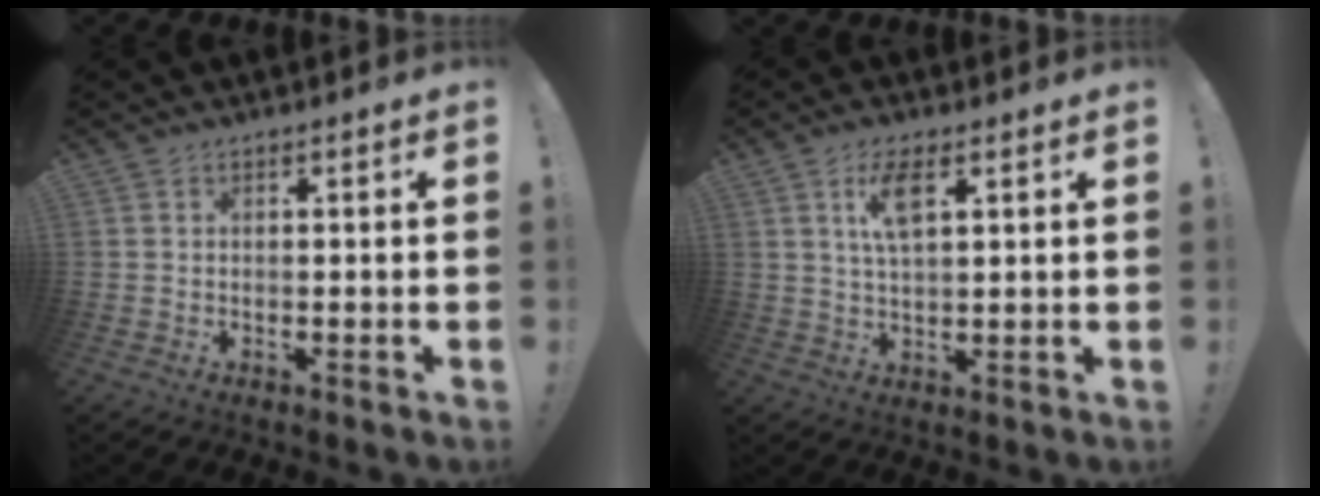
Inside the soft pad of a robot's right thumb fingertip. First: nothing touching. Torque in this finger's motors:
{"motor_torque": [0.55, 1.37, 0.78, 0.26, 0.15]}